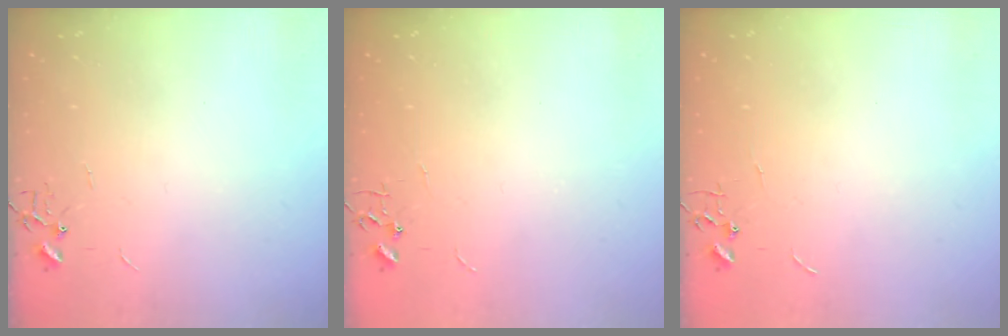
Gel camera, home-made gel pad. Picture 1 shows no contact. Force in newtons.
{"total": 0.0}
{"total": 0.0}